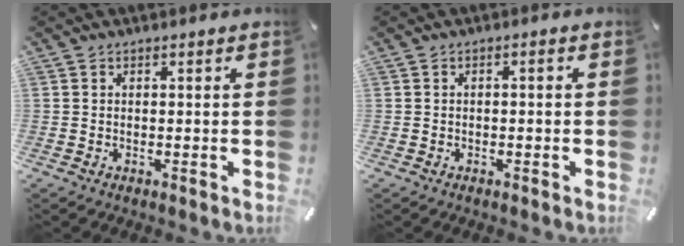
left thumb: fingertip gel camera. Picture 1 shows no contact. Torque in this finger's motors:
{"motor_torque": [-0.25, -0.08, -0.06, 0.02, 0.05]}